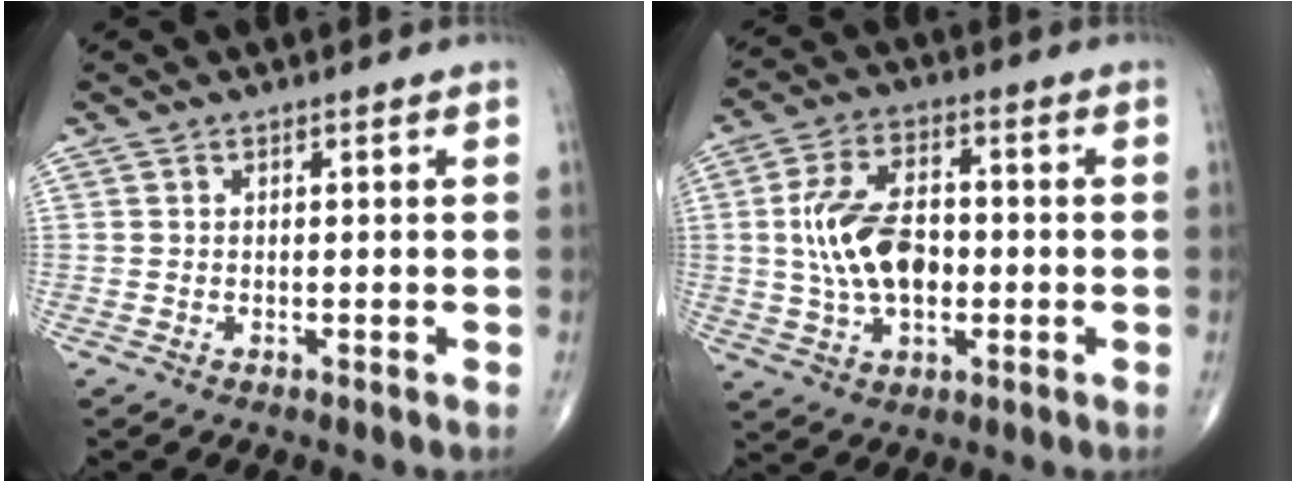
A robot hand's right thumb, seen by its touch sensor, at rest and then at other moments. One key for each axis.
{"total": 13.3, "fx": -0.4, "fy": 7.9, "fz": 10.7, "tx": -0.191, "ty": 0.015, "tz": -0.005}